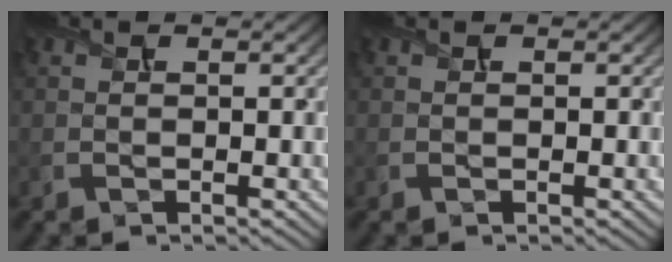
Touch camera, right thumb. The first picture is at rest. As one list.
[{"total": 0.0}]